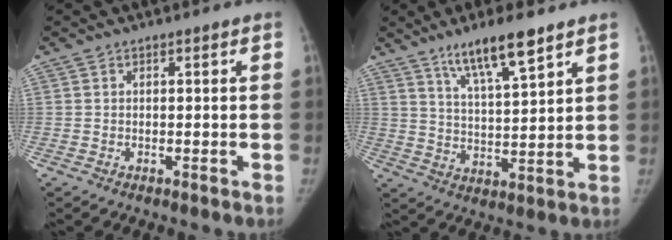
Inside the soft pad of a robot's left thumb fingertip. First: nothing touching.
{"total": 10.5, "force": [7.2, 1.7, 7.5], "torque": [-0.124, -0.039, 0.131]}